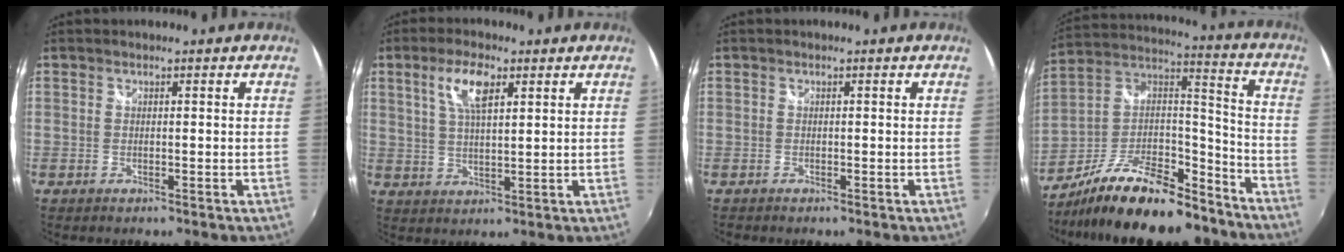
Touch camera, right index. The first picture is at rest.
{"total": 6.7, "force": [3.0, 2.2, 5.5], "torque": [-0.106, 0.007, 0.057]}
{"total": 0.8, "force": [-0.5, 0.6, -0.1], "torque": [-0.002, 0.000, -0.011]}
{"total": 24.2, "force": [-18.2, 8.7, 13.4], "torque": [-0.245, 0.015, -0.285]}